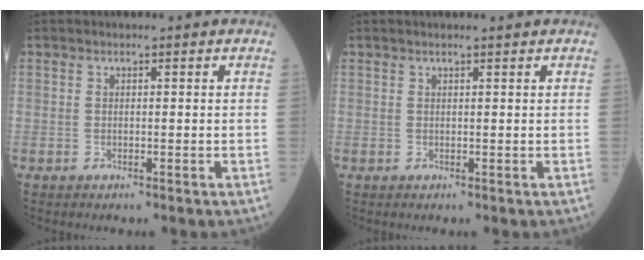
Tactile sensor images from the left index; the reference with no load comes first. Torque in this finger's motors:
{"motor_torque": [0.08, 0.12, 0.00, 0.00]}